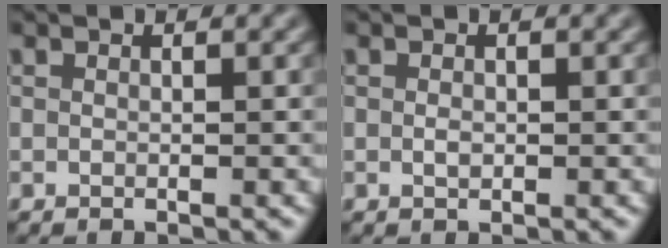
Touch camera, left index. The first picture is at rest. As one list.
[{"total": 0.7, "force": [0.0, 0.4, 0.5], "torque": [-0.010, 0.000, 0.000]}]